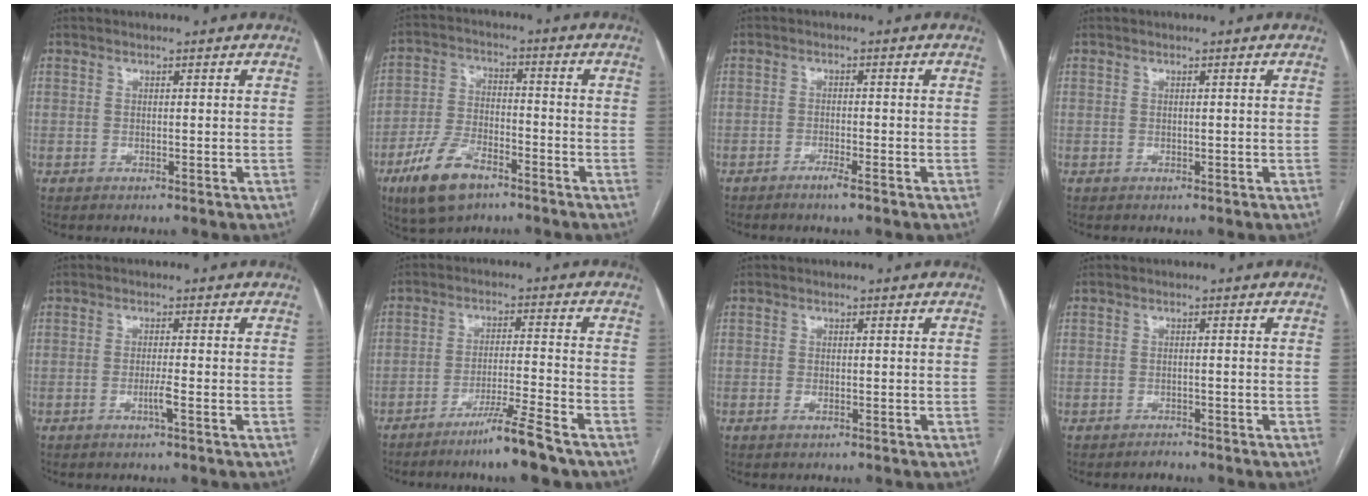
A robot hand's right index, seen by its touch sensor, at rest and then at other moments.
{"total": 10.7, "force": [-6.5, 5.0, 6.8], "torque": [-0.147, -0.001, -0.118]}
{"total": 2.3, "force": [-1.6, 0.1, 1.6], "torque": [-0.030, 0.000, -0.029]}
{"total": 0.0}
{"total": 2.1, "force": [-0.9, -0.4, 1.9], "torque": [-0.038, -0.004, -0.017]}
{"total": 7.7, "force": [-5.7, -0.8, 5.1], "torque": [-0.087, -0.021, -0.105]}
{"total": 0.8, "force": [-0.3, 0.4, 0.6], "torque": [-0.010, 0.000, -0.003]}
{"total": 1.1, "force": [-1.0, 0.4, -0.1], "torque": [0.001, -0.001, -0.016]}